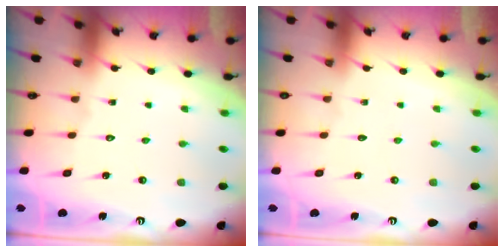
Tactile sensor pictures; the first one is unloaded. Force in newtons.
{"total": 0.0}